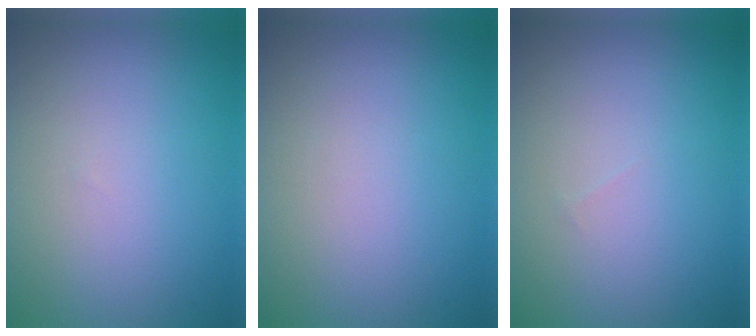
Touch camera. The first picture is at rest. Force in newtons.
{"total": 0.0}
{"total": 0.0}